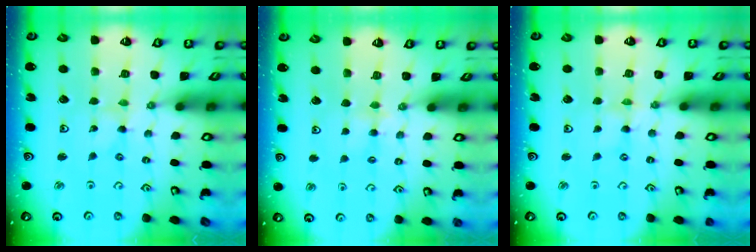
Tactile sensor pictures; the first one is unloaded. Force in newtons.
{"total": 3.3, "press": 3.2, "slide": 0.6}
{"total": 0.0}